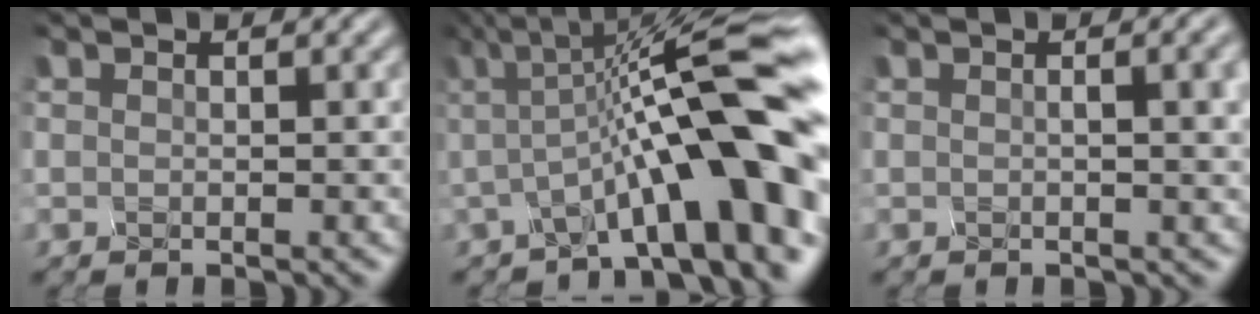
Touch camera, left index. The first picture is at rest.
{"total": 13.4, "force": [-1.3, 2.8, 13.0], "torque": [-0.167, 0.027, -0.033]}
{"total": 6.2, "force": [1.8, 2.9, 5.2], "torque": [-0.049, 0.026, 0.011]}